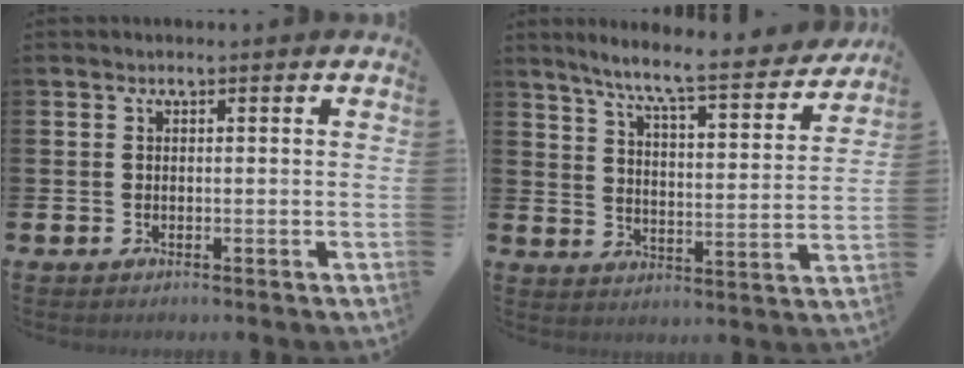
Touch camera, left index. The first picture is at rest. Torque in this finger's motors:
{"motor_torque": [0.03, -0.47, 0.55, 0.18]}